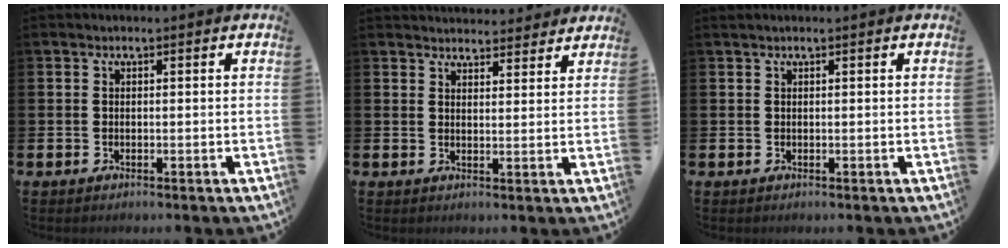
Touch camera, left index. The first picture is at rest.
{"total": 3.7, "force": [3.6, 0.7, -0.2], "torque": [0.005, -0.023, 0.065]}
{"total": 0.0}